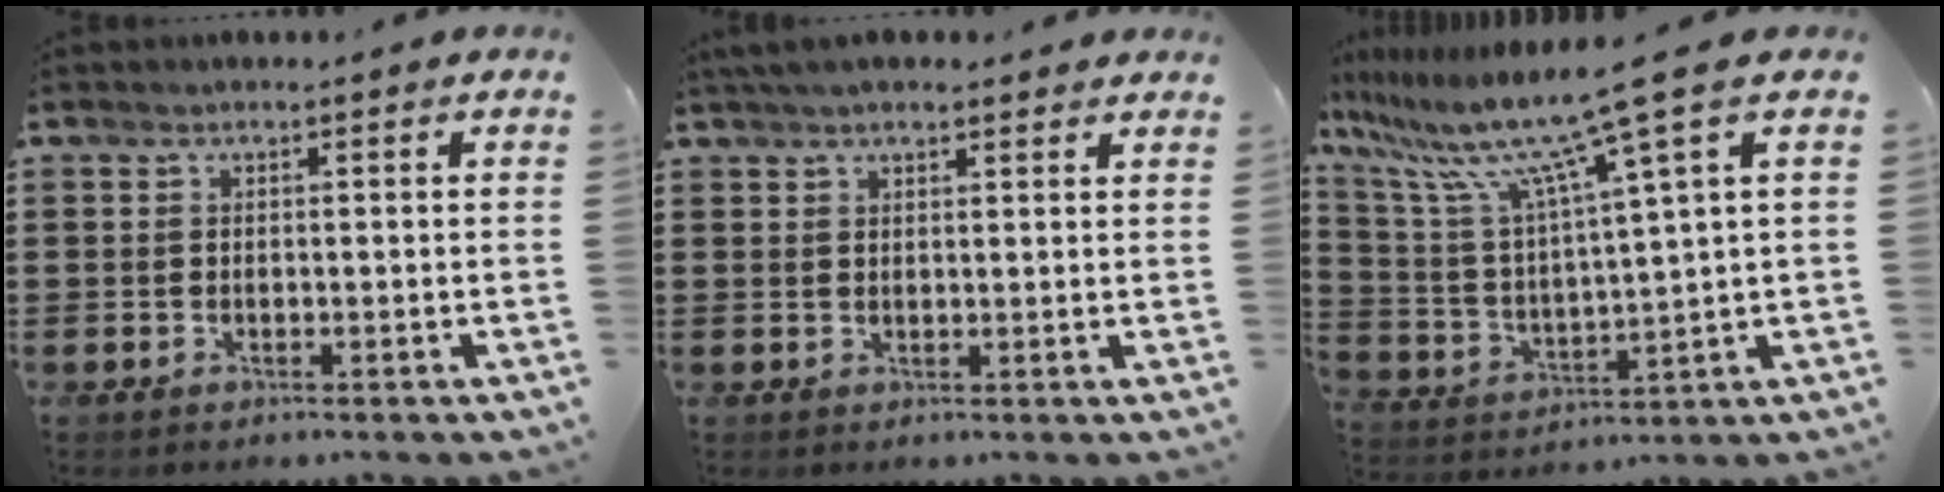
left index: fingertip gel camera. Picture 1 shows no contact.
{"total": 3.2, "force": [2.7, 0.7, 1.6], "torque": [-0.037, 0.003, 0.051]}
{"total": 12.2, "force": [8.2, 0.0, 9.0], "torque": [-0.212, -0.043, 0.126]}